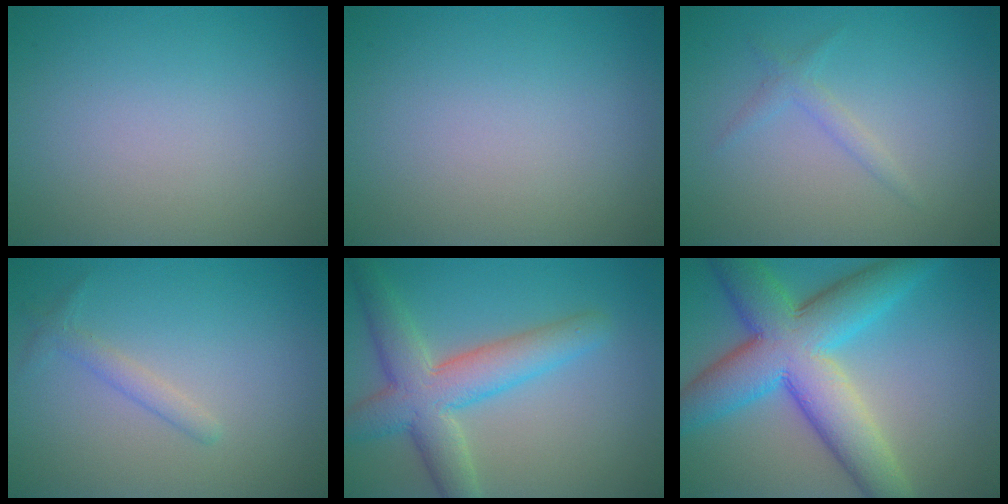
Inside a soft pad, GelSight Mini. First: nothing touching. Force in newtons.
{"total": 0.0}
{"total": 1.3, "press": 1.3, "slide": 0.0}
{"total": 1.4, "press": 1.4, "slide": 0.0}
{"total": 6.4, "press": 6.4, "slide": 0.3}
{"total": 11.0, "press": 11.0, "slide": 0.4}